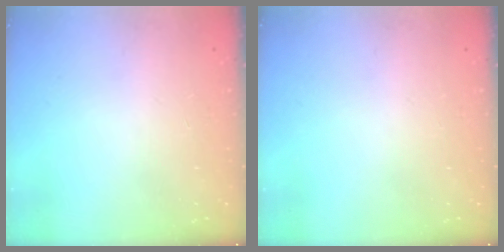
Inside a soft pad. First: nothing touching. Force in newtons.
{"total": 0.0}